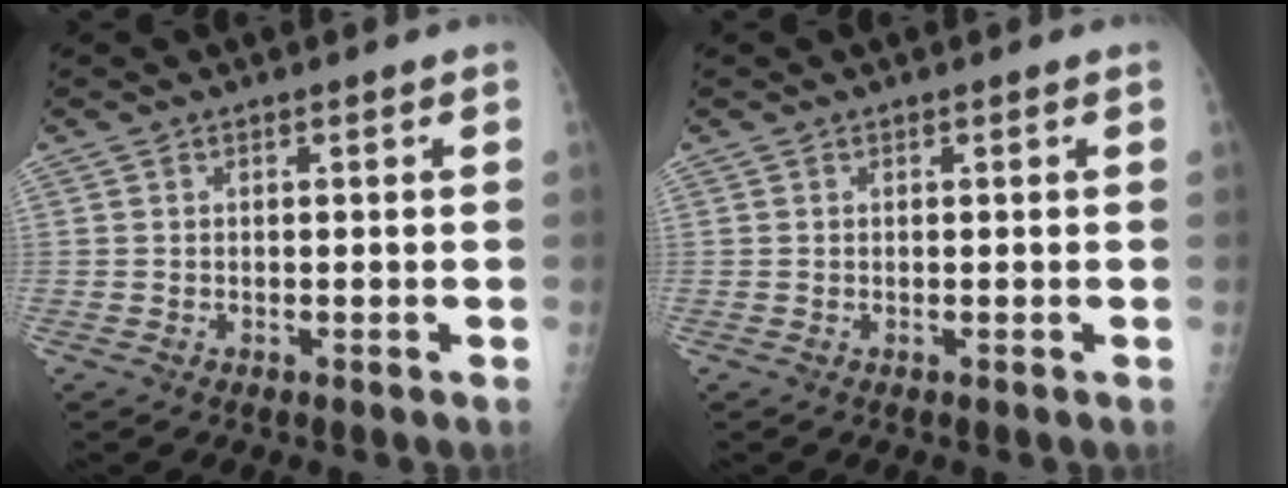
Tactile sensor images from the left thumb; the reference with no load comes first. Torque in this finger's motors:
{"motor_torque": [0.10, -0.10, 0.12, -0.01, 0.01]}